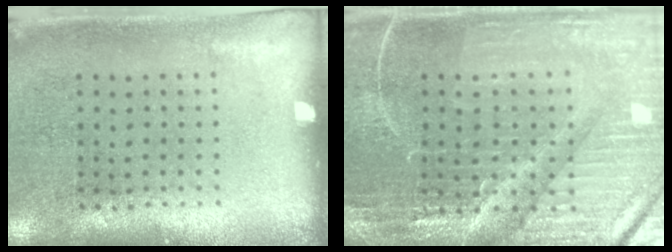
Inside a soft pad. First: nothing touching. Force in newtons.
{"total": 4.5, "press": 4.4, "slide": 1.3}